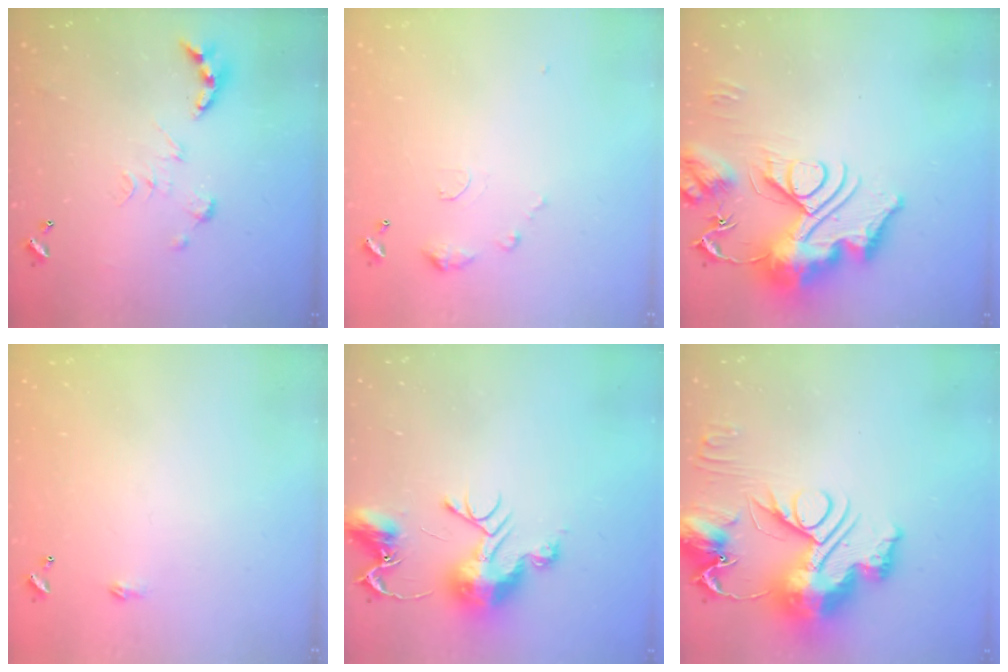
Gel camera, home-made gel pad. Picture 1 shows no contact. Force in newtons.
{"total": 6.4, "press": 6.4, "slide": 0.7}
{"total": 19.2, "press": 19.1, "slide": 1.7}
{"total": 2.3, "press": 2.3, "slide": 0.4}
{"total": 11.3, "press": 11.3, "slide": 1.1}
{"total": 20.0, "press": 19.9, "slide": 1.9}